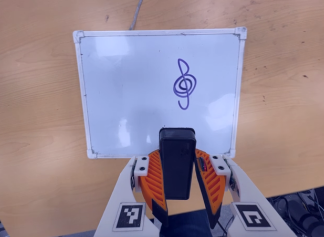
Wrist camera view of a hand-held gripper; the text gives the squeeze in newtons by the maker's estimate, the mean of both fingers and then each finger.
{"total": 8.0, "left": 6.5, "right": 9.5}